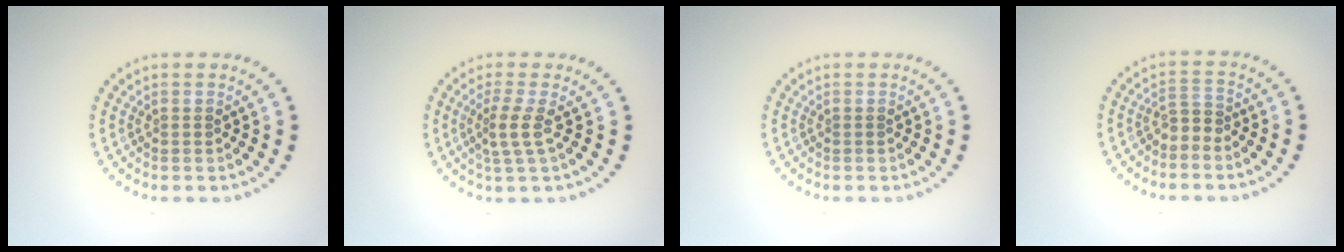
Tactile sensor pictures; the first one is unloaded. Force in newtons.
{"total": 2.2, "press": 1.5, "slide": 1.6}
{"total": 0.0}
{"total": 1.6, "press": 1.0, "slide": 1.2}